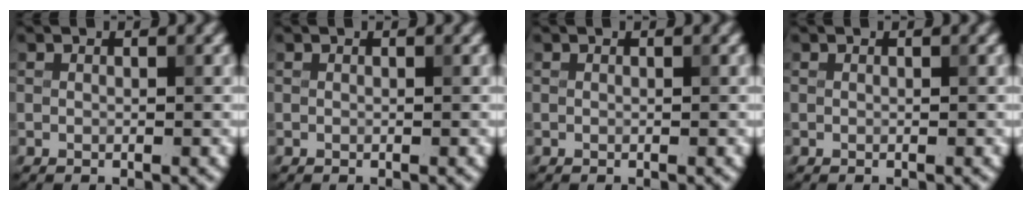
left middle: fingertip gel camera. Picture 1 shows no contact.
{"total": 0.0}
{"total": 0.0}
{"total": 0.0}